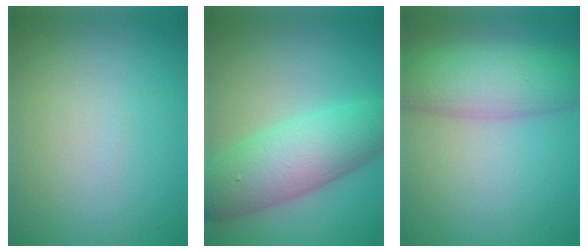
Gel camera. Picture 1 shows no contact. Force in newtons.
{"total": 7.7, "press": 7.7, "slide": 0.1}
{"total": 7.4, "press": 7.4, "slide": 0.2}